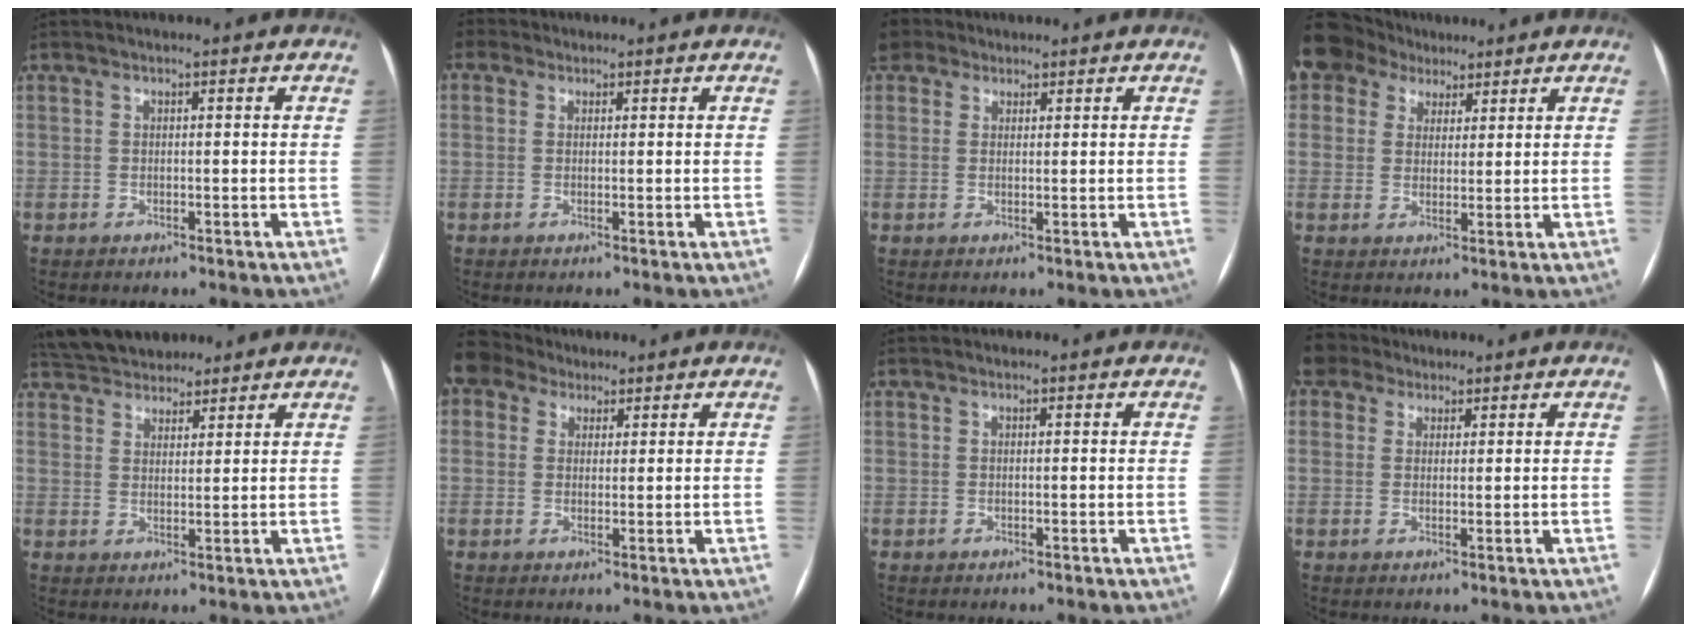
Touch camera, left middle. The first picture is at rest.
{"total": 1.9, "force": [0.9, 1.6, 0.6], "torque": [-0.033, 0.015, 0.022]}
{"total": 3.0, "force": [2.6, 1.5, -0.2], "torque": [-0.007, 0.017, 0.053]}
{"total": 9.4, "force": [6.2, 6.8, 1.8], "torque": [-0.054, 0.039, 0.117]}
{"total": 10.9, "force": [9.7, 3.9, 3.0], "torque": [-0.053, 0.031, 0.160]}
{"total": 5.1, "force": [4.1, 3.1, 0.4], "torque": [-0.016, 0.029, 0.083]}
{"total": 0.0}
{"total": 3.0, "force": [2.6, 1.4, -0.6], "torque": [0.005, 0.017, 0.049]}